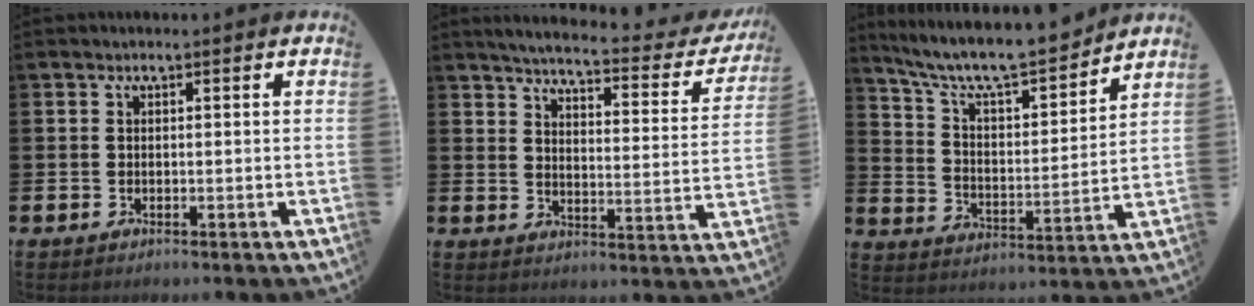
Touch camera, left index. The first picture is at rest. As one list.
[{"total": 4.4, "force": [4.0, 0.5, 1.8], "torque": [-0.049, -0.036, 0.058]}, {"total": 8.7, "force": [8.0, 1.5, 2.9], "torque": [-0.090, -0.062, 0.136]}]